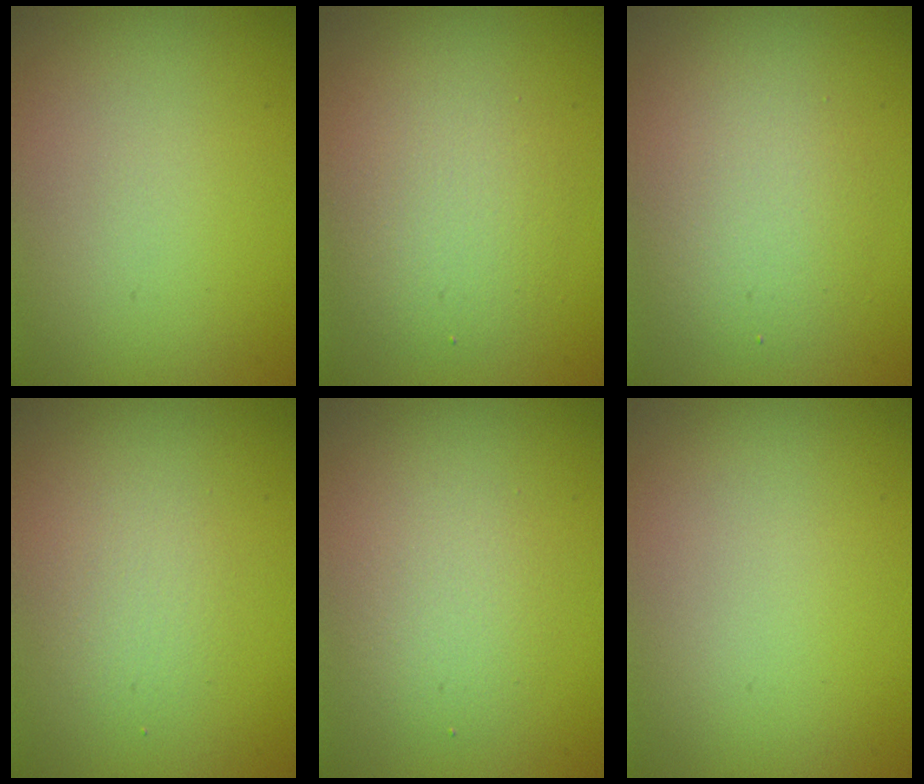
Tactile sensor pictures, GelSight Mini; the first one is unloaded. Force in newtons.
{"total": 3.6, "press": 3.6, "slide": 0.3}
{"total": 3.4, "press": 3.4, "slide": 0.3}
{"total": 1.8, "press": 1.8, "slide": 0.1}
{"total": 2.4, "press": 2.4, "slide": 0.2}
{"total": 0.0}